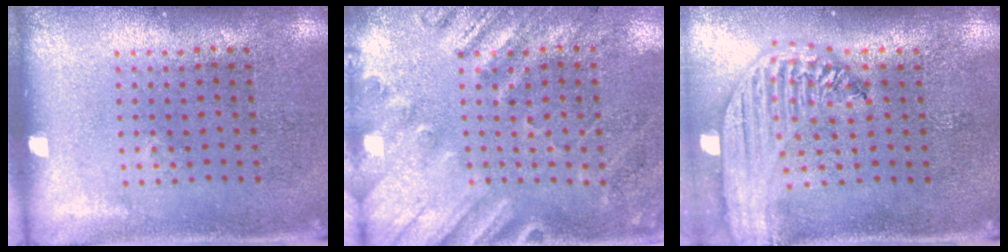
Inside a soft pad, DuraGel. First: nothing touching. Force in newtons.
{"total": 2.5, "press": 1.8, "slide": 1.7}
{"total": 2.7, "press": 2.2, "slide": 1.6}